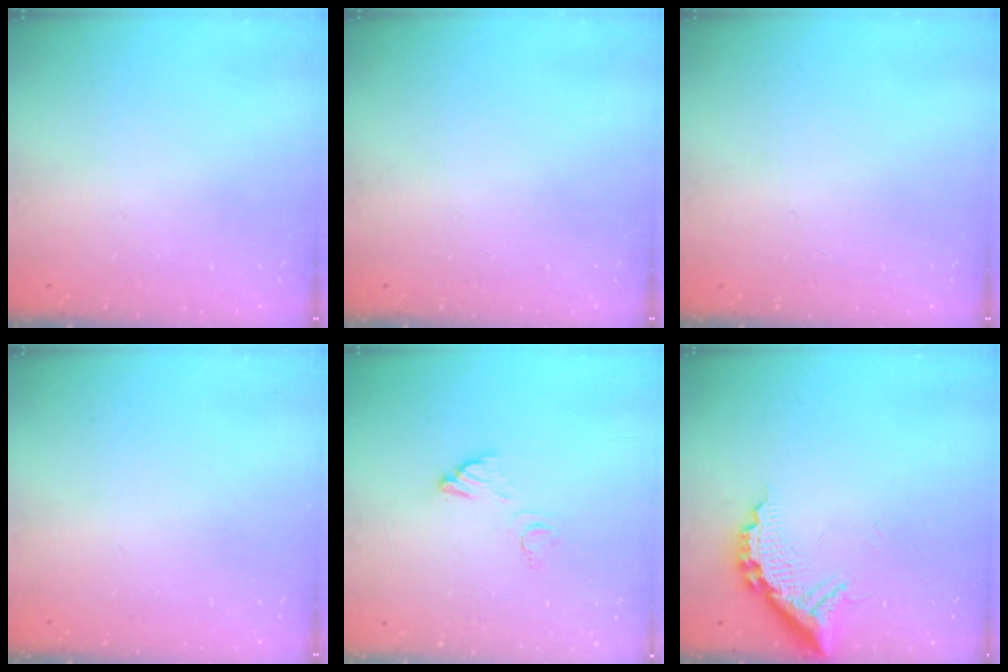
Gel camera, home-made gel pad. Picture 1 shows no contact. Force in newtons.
{"total": 0.0}
{"total": 0.0}
{"total": 0.0}
{"total": 3.8, "press": 3.8, "slide": 0.2}
{"total": 10.9, "press": 10.9, "slide": 0.8}